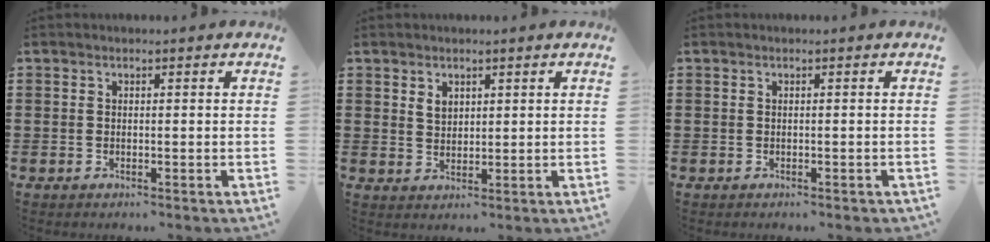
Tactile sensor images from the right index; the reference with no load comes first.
{"total": 2.1, "force": [1.3, 1.4, 0.9], "torque": [-0.022, 0.004, 0.024]}
{"total": 0.0}